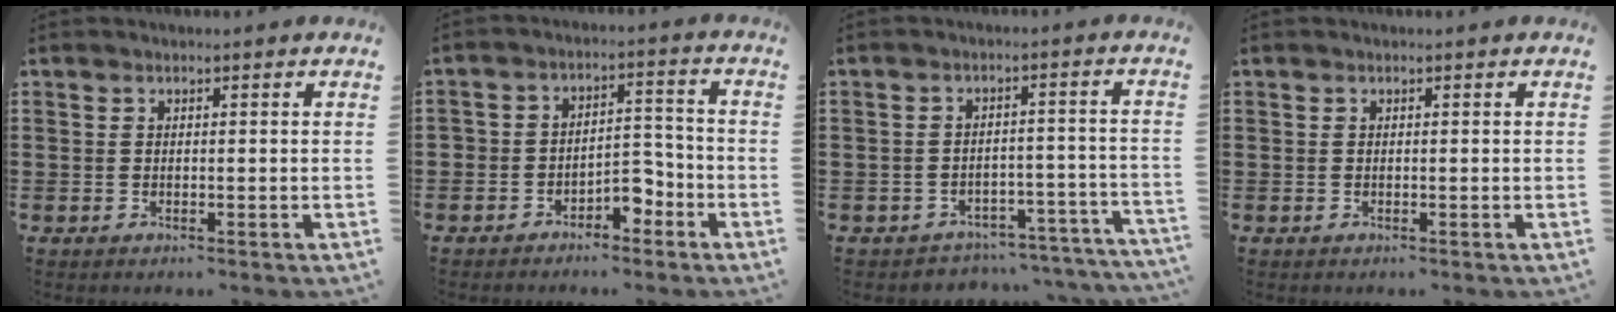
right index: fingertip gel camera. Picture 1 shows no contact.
{"total": 4.5, "force": [-3.3, 2.5, 1.7], "torque": [-0.031, 0.016, -0.066]}
{"total": 3.5, "force": [-3.5, 0.6, 0.6], "torque": [-0.015, 0.003, -0.073]}
{"total": 0.0}